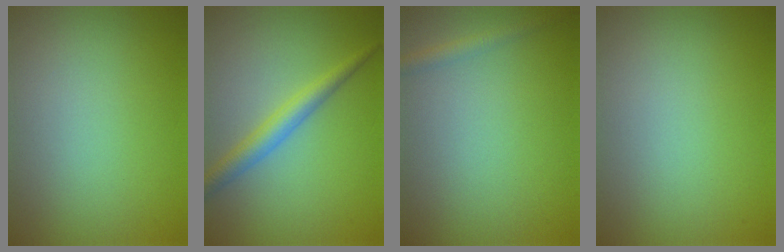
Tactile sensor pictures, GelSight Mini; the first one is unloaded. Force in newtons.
{"total": 2.8, "press": 2.8, "slide": 0.1}
{"total": 1.3, "press": 1.3, "slide": 0.1}
{"total": 0.0}